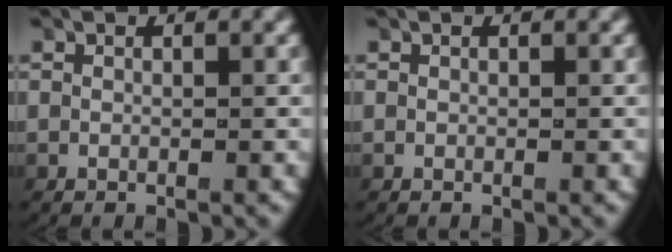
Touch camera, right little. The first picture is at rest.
{"total": 0.0}